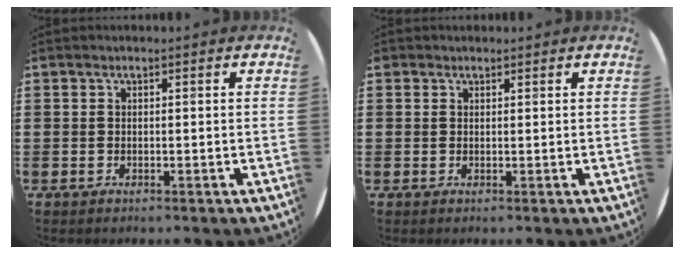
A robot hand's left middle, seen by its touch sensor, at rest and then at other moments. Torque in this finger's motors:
{"motor_torque": [0.25, -0.24, 0.02, 0.03]}